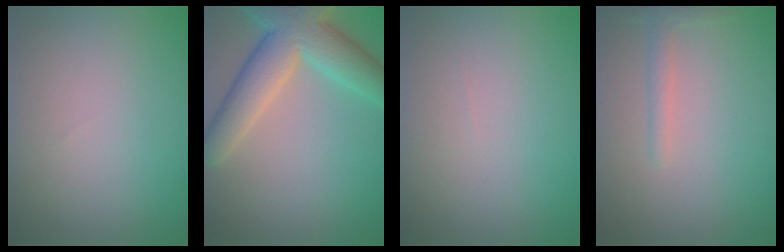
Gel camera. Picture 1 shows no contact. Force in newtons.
{"total": 7.1, "press": 7.1, "slide": 0.4}
{"total": 0.0}
{"total": 1.2, "press": 1.2, "slide": 0.0}